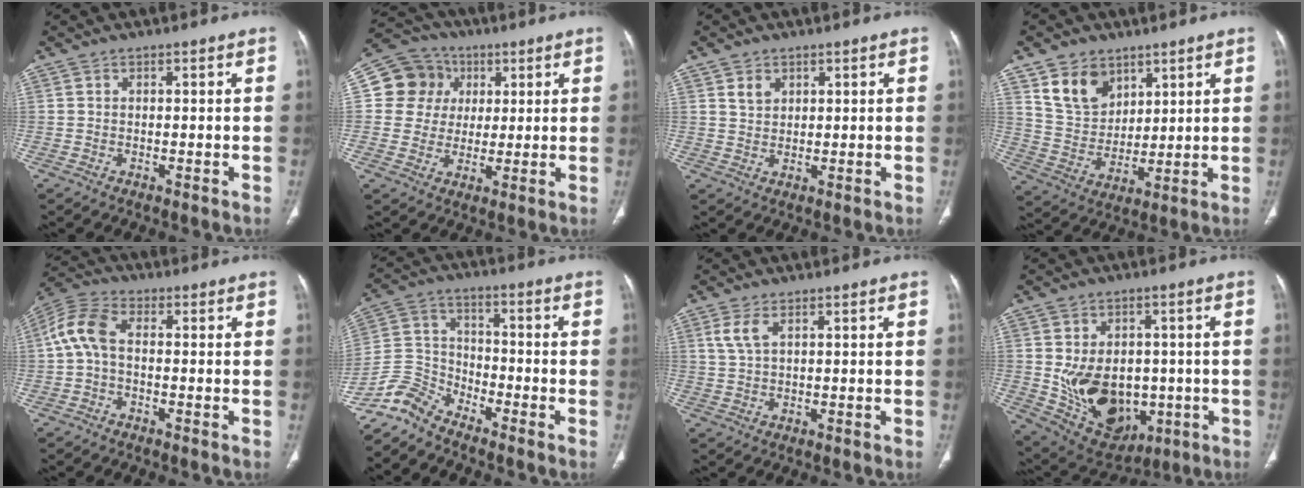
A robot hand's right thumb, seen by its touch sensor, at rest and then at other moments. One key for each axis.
{"total": 10.6, "fx": 2.6, "fy": 10.0, "fz": 2.6, "tx": -0.015, "ty": 0.007, "tz": 0.039}
{"total": 2.9, "fx": 1.5, "fy": 2.1, "fz": 1.2, "tx": -0.013, "ty": -0.011, "tz": 0.032}
{"total": 10.9, "fx": 6.3, "fy": 7.6, "fz": 4.6, "tx": -0.062, "ty": -0.034, "tz": 0.130}
{"total": 6.9, "fx": -0.4, "fy": 3.7, "fz": 5.8, "tx": -0.130, "ty": 0.021, "tz": -0.021}
{"total": 7.5, "fx": -7.1, "fy": 2.2, "fz": 1.0, "tx": -0.028, "ty": 0.057, "tz": -0.152}
{"total": 2.9, "fx": 1.2, "fy": 0.7, "fz": 2.5, "tx": -0.069, "ty": 0.006, "tz": 0.033}
{"total": 16.4, "fx": -2.0, "fy": 11.7, "fz": 11.3, "tx": -0.146, "ty": 0.004, "tz": 0.009}